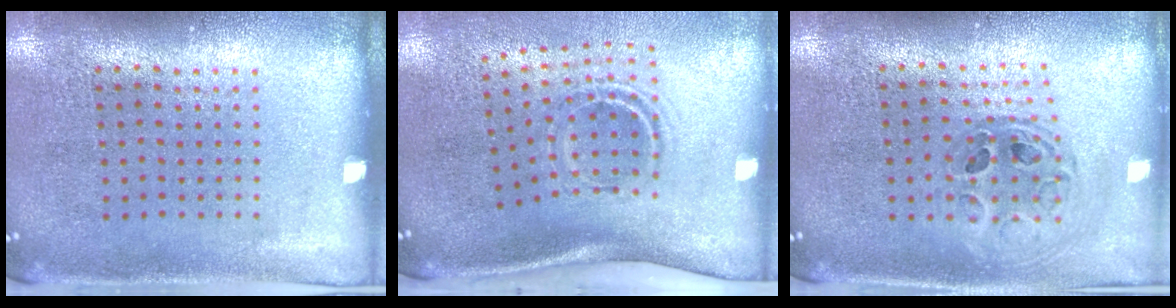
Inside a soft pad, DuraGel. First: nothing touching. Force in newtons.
{"total": 2.1, "press": 1.2, "slide": 1.7}
{"total": 0.8, "press": 0.8, "slide": 0.1}